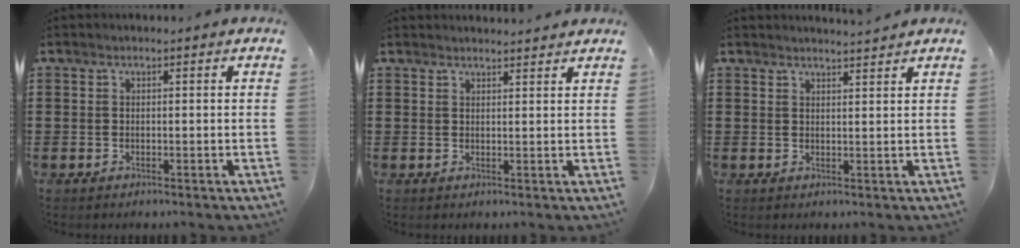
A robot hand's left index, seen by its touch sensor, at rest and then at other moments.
{"total": 1.6, "force": [1.6, 0.1, 0.1], "torque": [-0.007, -0.001, 0.031]}
{"total": 1.9, "force": [1.9, -0.3, 0.1], "torque": [-0.006, -0.005, 0.037]}